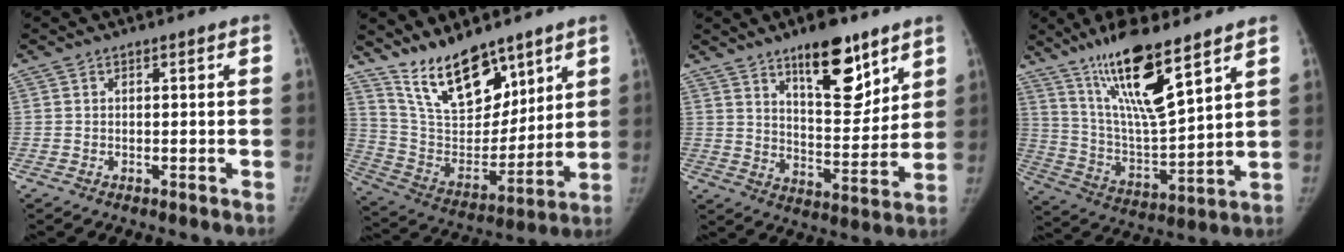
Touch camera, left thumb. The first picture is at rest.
{"total": 17.1, "force": [12.4, 7.7, 8.8], "torque": [-0.103, -0.079, 0.238]}
{"total": 14.5, "force": [9.4, 5.7, 9.5], "torque": [-0.103, -0.065, 0.153]}
{"total": 18.7, "force": [11.6, 2.9, 14.3], "torque": [-0.257, -0.062, 0.225]}